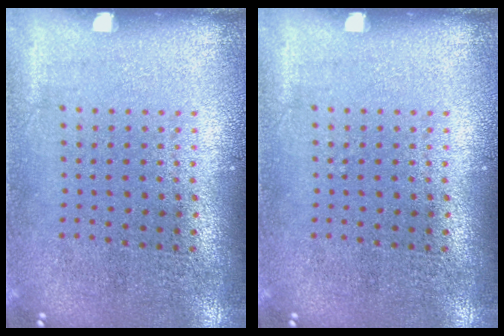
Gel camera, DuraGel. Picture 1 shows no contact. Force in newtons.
{"total": 0.0}